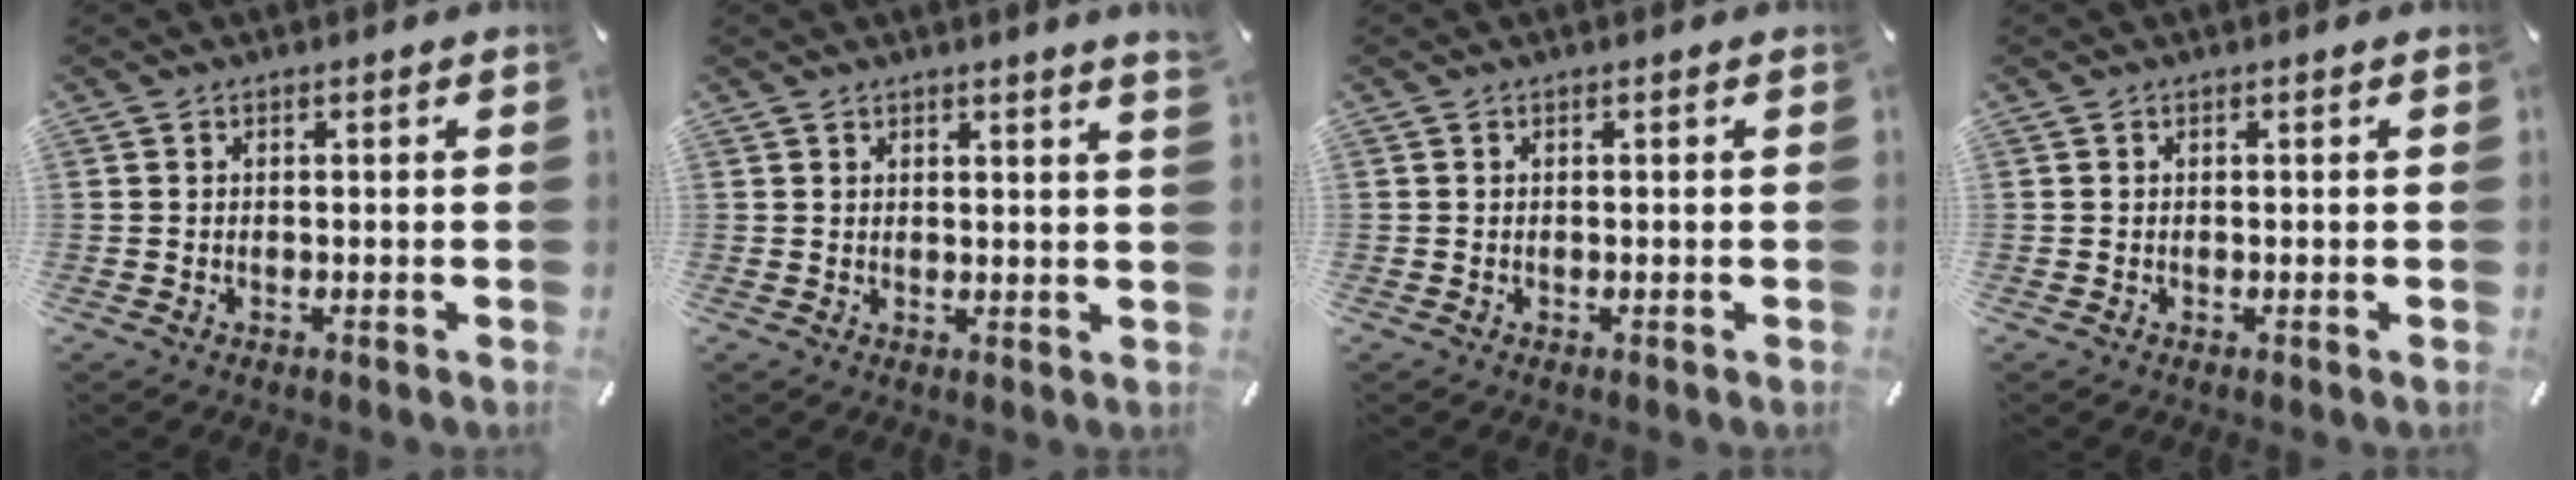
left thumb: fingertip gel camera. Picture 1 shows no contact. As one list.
[{"total": 1.7, "force": [1.5, -0.3, 0.8], "torque": [-0.015, -0.003, 0.028]}, {"total": 0.0}, {"total": 0.0}]